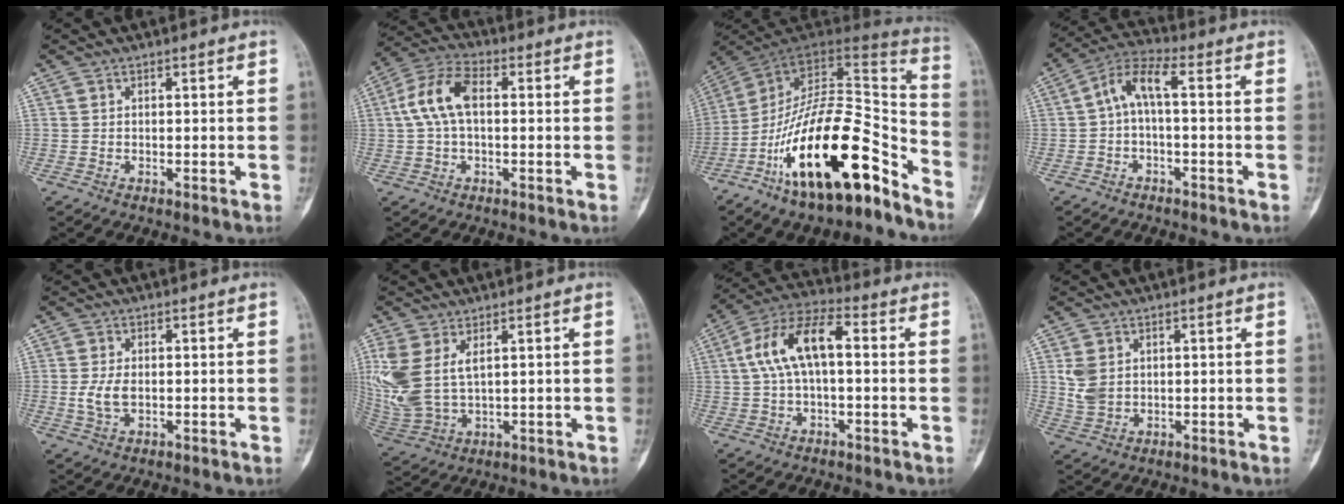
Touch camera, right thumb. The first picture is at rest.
{"total": 9.3, "force": [0.8, 5.0, 7.7], "torque": [-0.164, 0.029, 0.011]}
{"total": 25.5, "force": [-14.8, 9.5, 18.5], "torque": [-0.269, 0.101, -0.244]}
{"total": 6.8, "force": [-0.3, 2.3, 6.4], "torque": [-0.129, 0.040, -0.014]}
{"total": 4.1, "force": [-0.3, 2.4, 3.4], "torque": [-0.074, -0.003, -0.004]}
{"total": 12.7, "force": [3.7, 7.3, 9.7], "torque": [-0.236, -0.006, 0.091]}
{"total": 11.9, "force": [1.2, 5.6, 10.5], "torque": [-0.208, 0.042, 0.014]}
{"total": 4.9, "force": [1.2, 3.7, 3.0], "torque": [-0.052, -0.003, 0.032]}